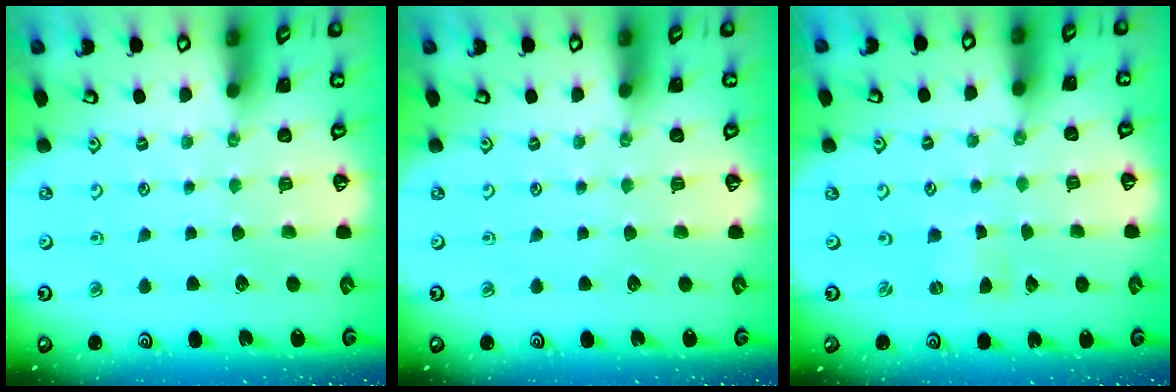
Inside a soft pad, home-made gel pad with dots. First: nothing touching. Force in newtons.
{"total": 0.0}
{"total": 0.0}